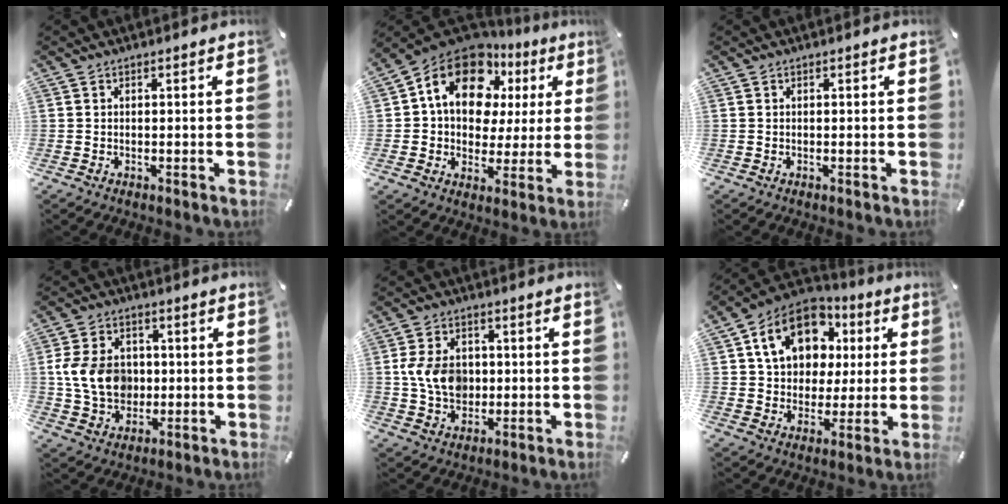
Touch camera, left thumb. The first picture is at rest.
{"total": 16.2, "force": [7.9, 11.0, 8.9], "torque": [-0.154, -0.039, 0.140]}
{"total": 0.0}
{"total": 11.5, "force": [0.3, 9.3, 6.9], "torque": [-0.160, 0.009, 0.005]}
{"total": 9.4, "force": [0.2, 7.5, 5.8], "torque": [-0.125, 0.005, 0.003]}
{"total": 15.1, "force": [5.9, 11.9, 7.1], "torque": [-0.129, -0.009, 0.118]}